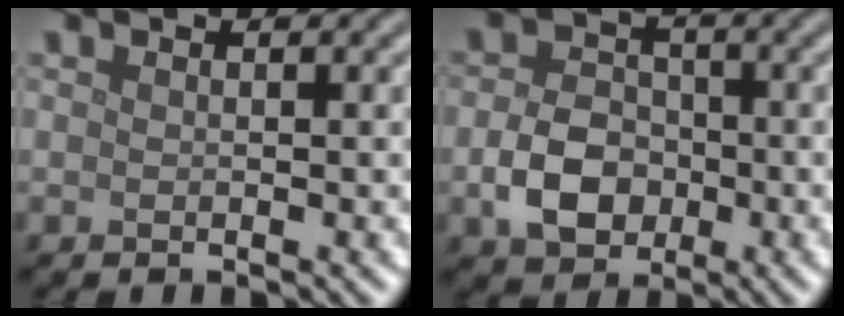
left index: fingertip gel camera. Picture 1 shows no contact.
{"total": 4.6, "force": [-1.2, 3.4, 2.8], "torque": [-0.052, 0.000, -0.027]}